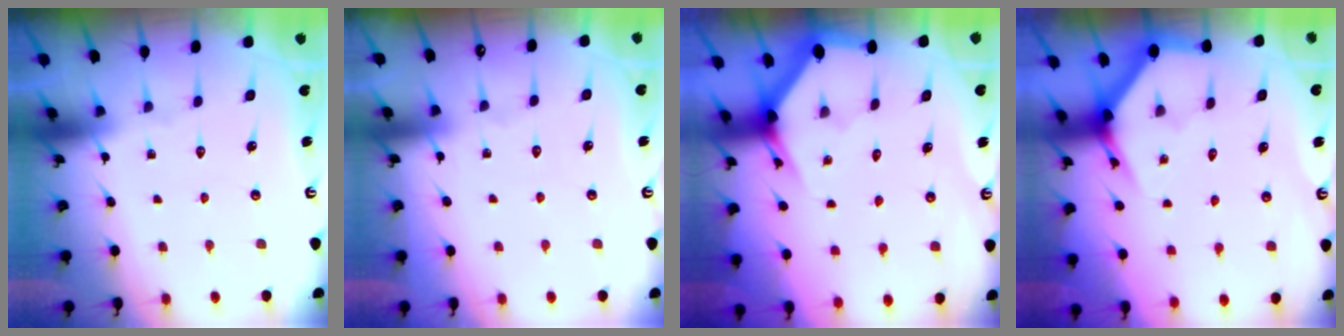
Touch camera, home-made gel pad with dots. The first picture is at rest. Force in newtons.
{"total": 3.3, "press": 3.3, "slide": 0.6}
{"total": 3.0, "press": 3.0, "slide": 0.0}
{"total": 4.0, "press": 4.0, "slide": 0.2}